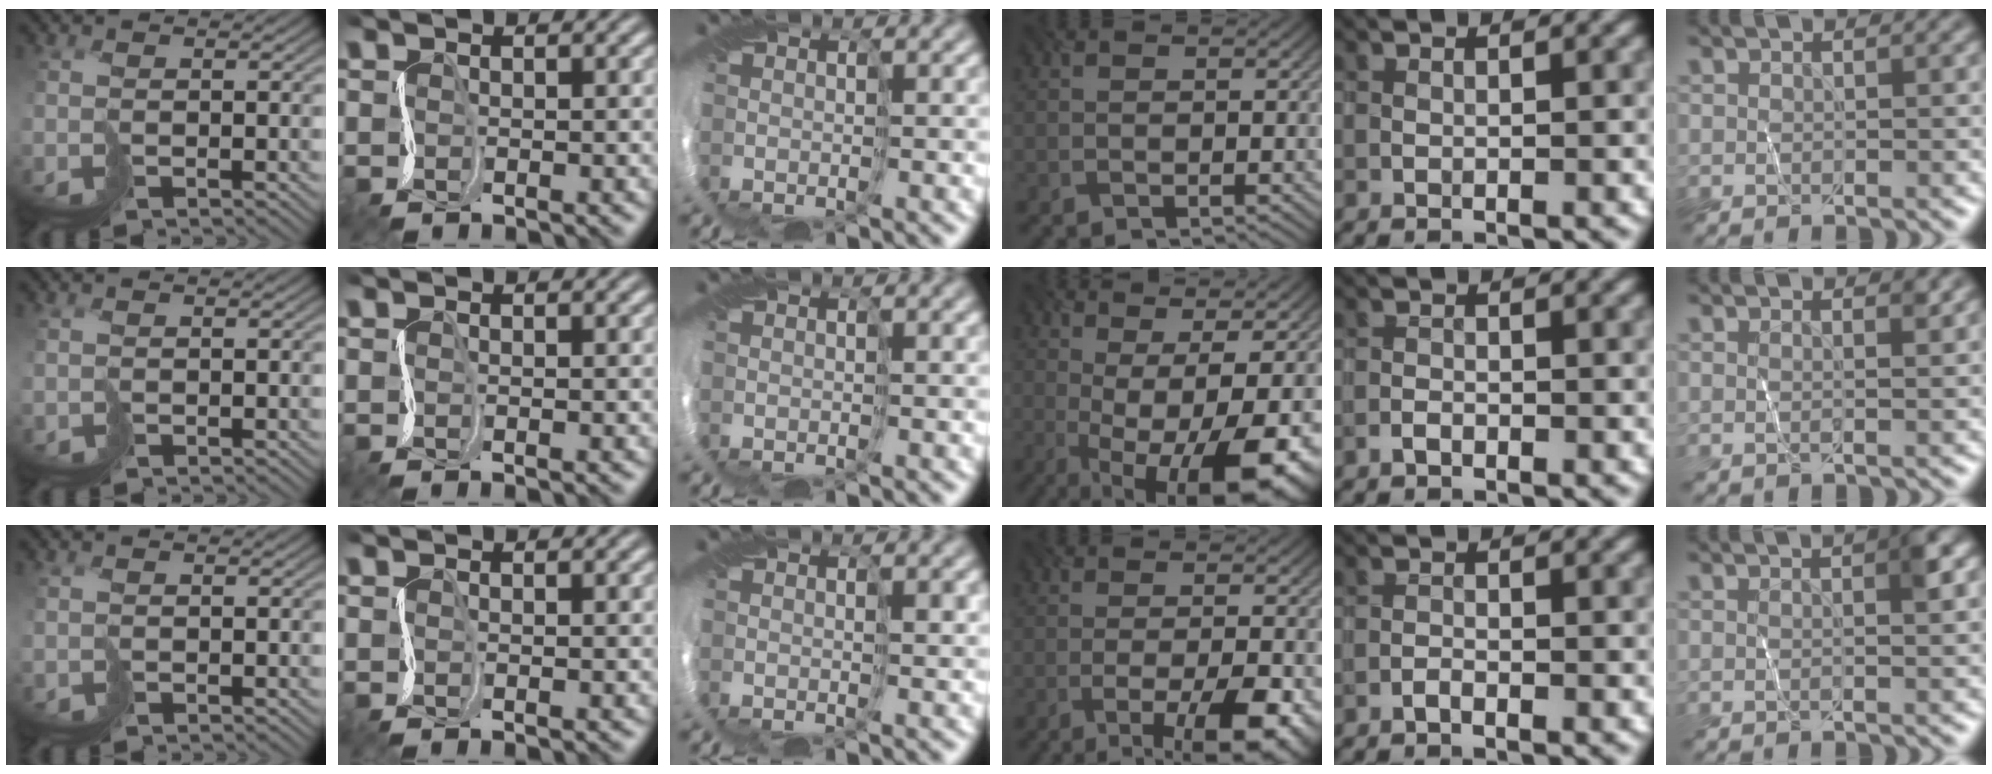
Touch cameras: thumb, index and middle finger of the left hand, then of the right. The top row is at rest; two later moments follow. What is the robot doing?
{"motion": "cut", "object": "paper"}